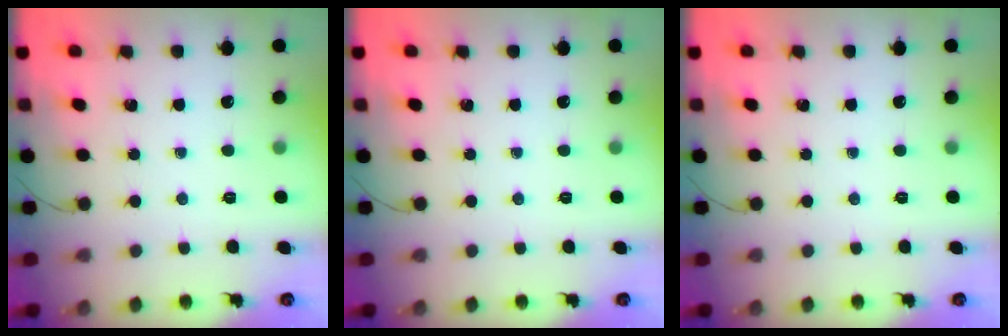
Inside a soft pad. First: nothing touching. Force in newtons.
{"total": 0.0}
{"total": 0.0}